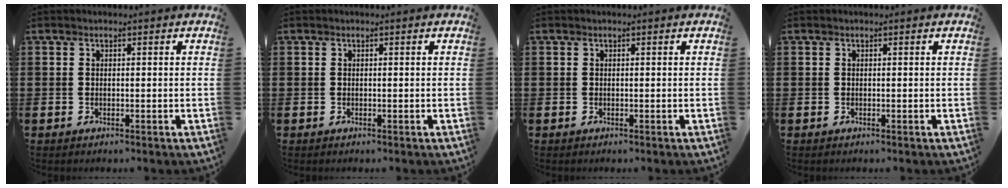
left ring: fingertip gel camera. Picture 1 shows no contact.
{"total": 0.0}
{"total": 0.0}
{"total": 0.0}